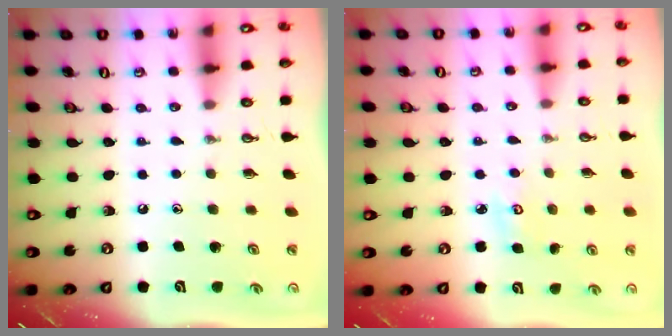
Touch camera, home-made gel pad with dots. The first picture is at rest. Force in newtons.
{"total": 4.2, "press": 4.1, "slide": 0.5}